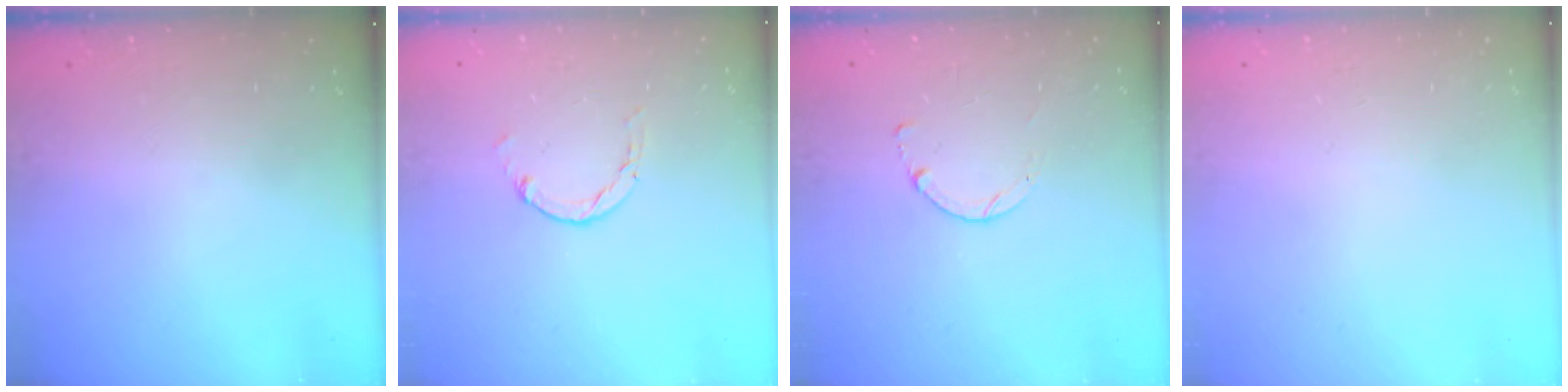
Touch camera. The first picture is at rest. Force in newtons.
{"total": 1.1, "press": 1.1, "slide": 0.2}
{"total": 0.0}
{"total": 2.6, "press": 2.6, "slide": 0.2}